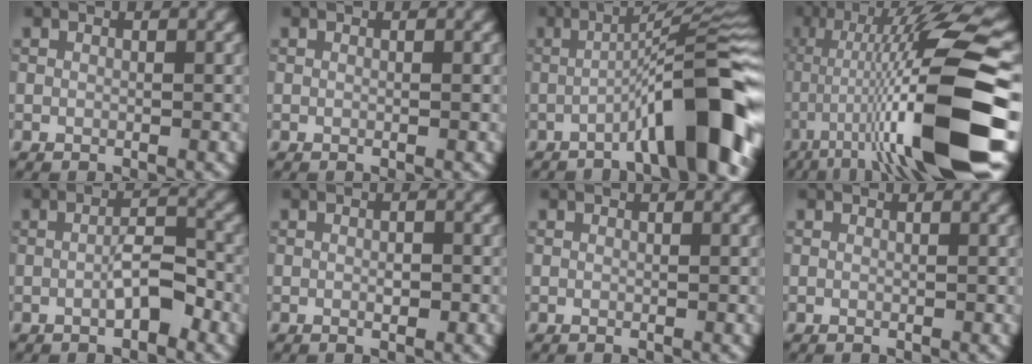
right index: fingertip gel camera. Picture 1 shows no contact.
{"total": 0.0}
{"total": 10.2, "force": [-4.2, 1.3, 9.2], "torque": [-0.119, 0.028, -0.070]}
{"total": 15.4, "force": [-4.1, 2.1, 14.7], "torque": [-0.238, 0.022, -0.058]}
{"total": 3.3, "force": [-1.2, 0.9, 2.9], "torque": [-0.051, 0.007, -0.023]}
{"total": 1.0, "force": [-0.2, 0.4, 0.9], "torque": [-0.016, 0.001, -0.003]}
{"total": 0.0}
{"total": 0.0}